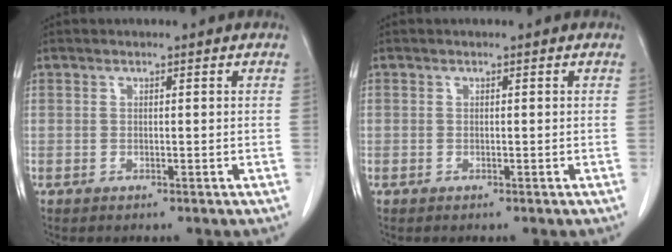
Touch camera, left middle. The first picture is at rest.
{"total": 0.0}